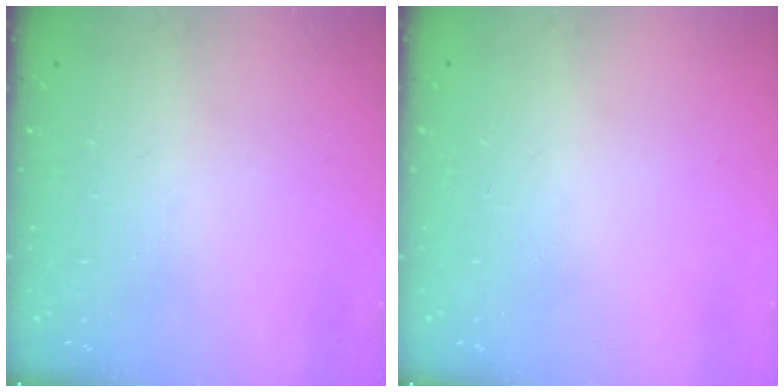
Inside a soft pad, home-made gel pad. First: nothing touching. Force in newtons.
{"total": 0.0}